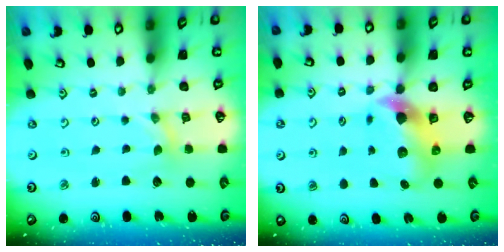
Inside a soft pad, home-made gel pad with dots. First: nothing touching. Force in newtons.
{"total": 8.1, "press": 8.0, "slide": 1.3}